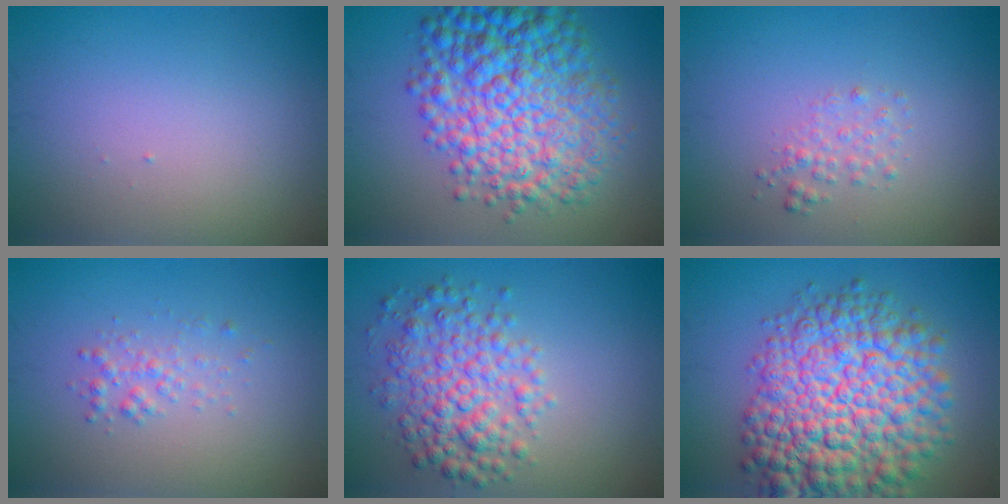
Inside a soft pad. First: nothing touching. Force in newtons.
{"total": 10.5, "press": 10.5, "slide": 0.1}
{"total": 1.4, "press": 1.4, "slide": 0.1}
{"total": 1.4, "press": 1.4, "slide": 0.1}
{"total": 5.4, "press": 5.4, "slide": 0.1}
{"total": 12.7, "press": 12.7, "slide": 0.4}